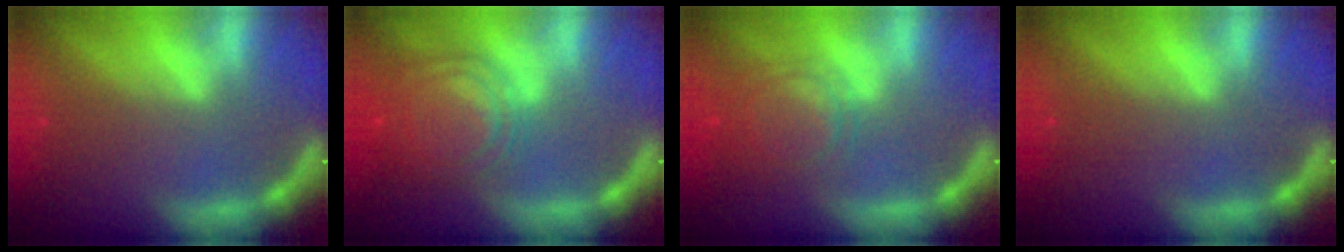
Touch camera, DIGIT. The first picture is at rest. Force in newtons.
{"total": 8.5}
{"total": 5.1}
{"total": 0.0}